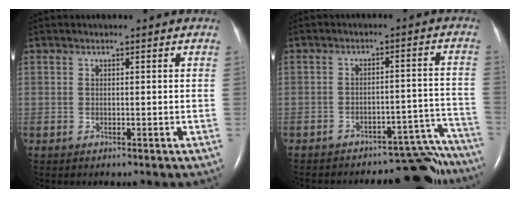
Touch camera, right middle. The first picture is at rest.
{"total": 13.2, "force": [-12.8, 2.8, 1.6], "torque": [0.014, 0.047, -0.158]}